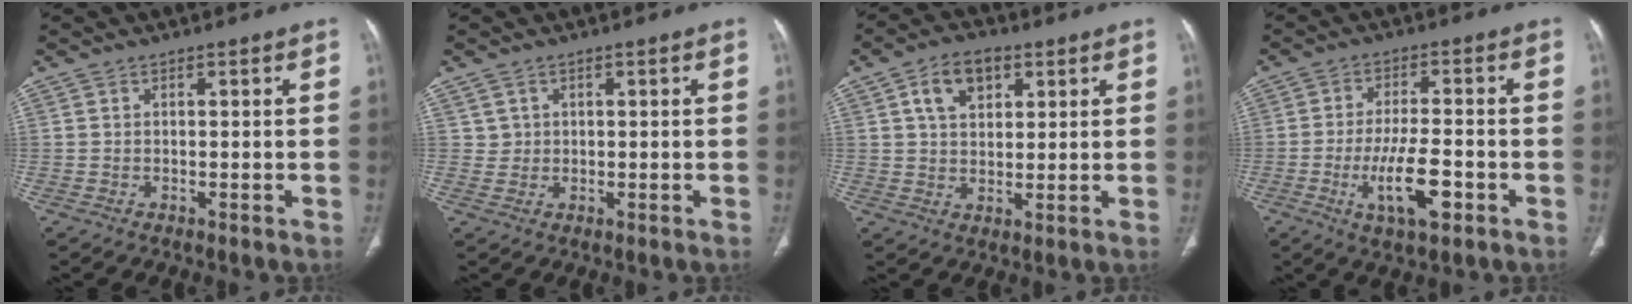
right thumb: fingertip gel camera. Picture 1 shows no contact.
{"total": 1.6, "force": [0.6, 1.4, 0.0], "torque": [0.015, -0.001, 0.008]}
{"total": 8.1, "force": [3.3, 5.3, 5.2], "torque": [-0.067, -0.002, 0.053]}
{"total": 9.9, "force": [-3.6, 3.5, 8.6], "torque": [-0.156, 0.009, -0.063]}